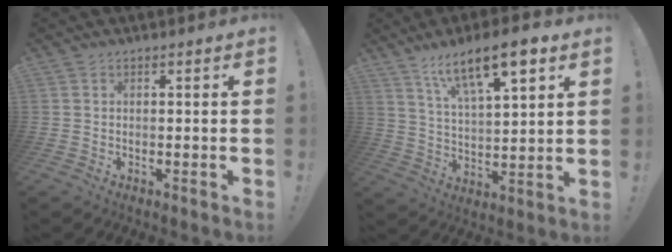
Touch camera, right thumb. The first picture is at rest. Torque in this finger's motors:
{"motor_torque": [0.99, 1.19, 0.40, 0.50, 0.24]}